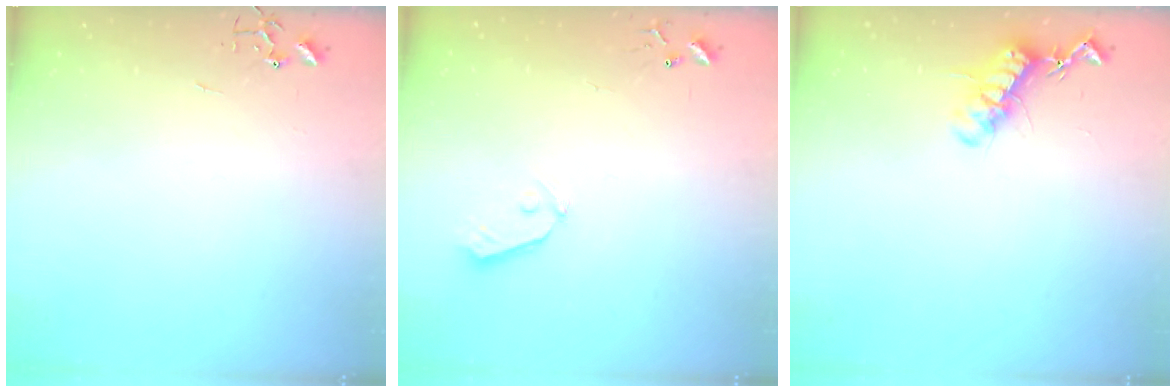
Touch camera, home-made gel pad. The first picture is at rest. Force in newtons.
{"total": 6.1, "press": 6.1, "slide": 0.5}
{"total": 12.5, "press": 12.5, "slide": 0.6}